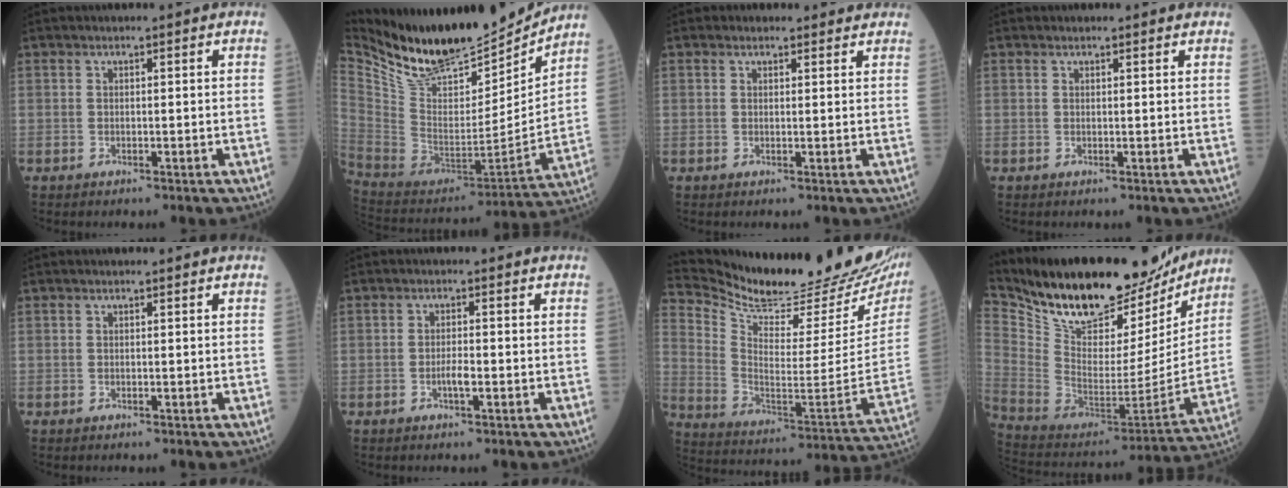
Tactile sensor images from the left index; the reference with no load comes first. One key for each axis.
{"total": 21.4, "fx": 18.8, "fy": 5.2, "fz": 8.8, "tx": -0.165, "ty": -0.042, "tz": 0.318}
{"total": 2.1, "fx": 1.7, "fy": 1.2, "fz": 0.2, "tx": 0.000, "ty": 0.004, "tz": 0.012}
{"total": 0.6, "fx": 0.4, "fy": 0.4, "fz": 0.0, "tx": -0.007, "ty": -0.004, "tz": 0.001}
{"total": 0.0}
{"total": 2.0, "fx": -1.1, "fy": 0.3, "fz": 1.6, "tx": -0.032, "ty": -0.004, "tz": -0.021}
{"total": 27.1, "fx": 24.6, "fy": 3.3, "fz": 10.8, "tx": -0.196, "ty": -0.099, "tz": 0.347}
{"total": 27.1, "fx": 22.9, "fy": 8.9, "fz": 11.4, "tx": -0.204, "ty": -0.020, "tz": 0.353}